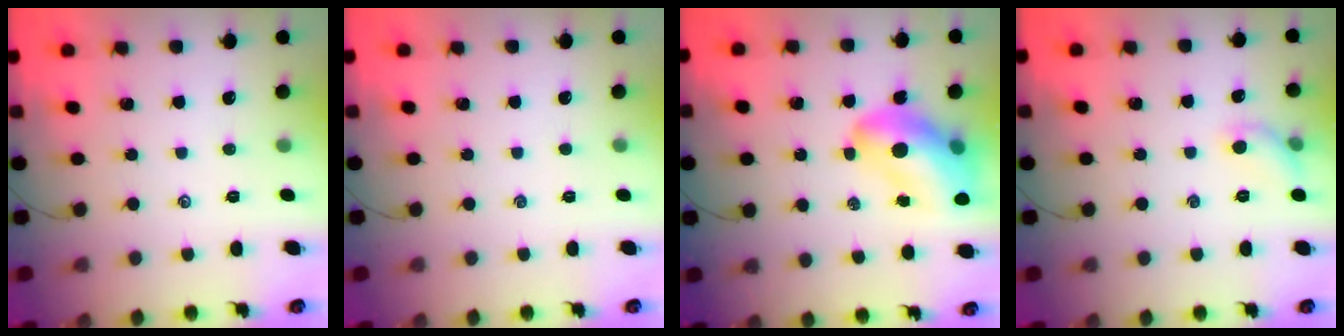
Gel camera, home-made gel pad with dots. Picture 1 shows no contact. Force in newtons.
{"total": 0.0}
{"total": 15.3, "press": 14.7, "slide": 4.3}
{"total": 6.1, "press": 5.9, "slide": 1.3}